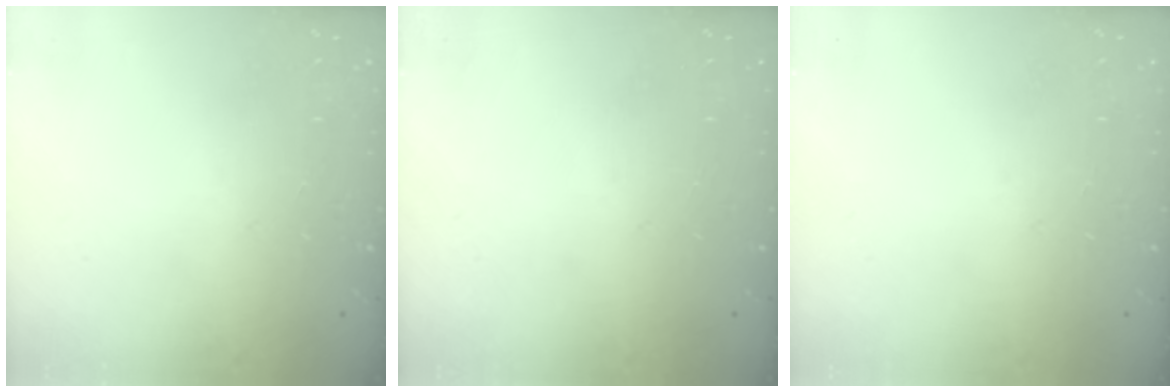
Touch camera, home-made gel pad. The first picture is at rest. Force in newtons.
{"total": 0.0}
{"total": 0.0}